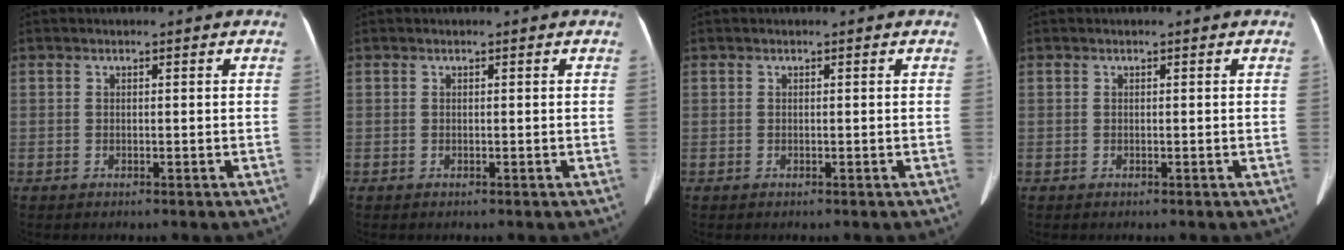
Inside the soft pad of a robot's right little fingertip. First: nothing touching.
{"total": 0.0}
{"total": 0.0}
{"total": 0.0}